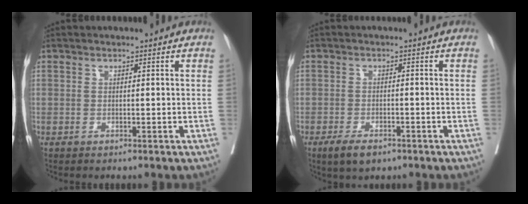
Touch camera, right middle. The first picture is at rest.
{"total": 4.4, "force": [-3.0, 1.7, 2.8], "torque": [-0.050, -0.005, -0.047]}